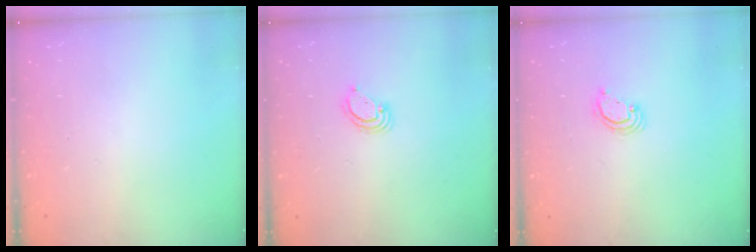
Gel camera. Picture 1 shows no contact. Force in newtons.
{"total": 4.0, "press": 4.0, "slide": 0.2}
{"total": 2.7, "press": 2.7, "slide": 0.2}